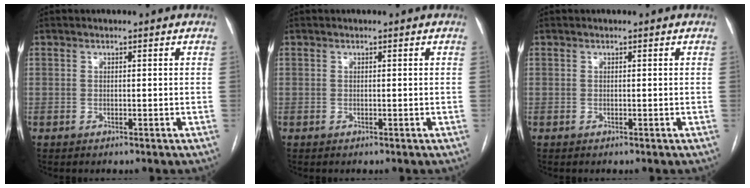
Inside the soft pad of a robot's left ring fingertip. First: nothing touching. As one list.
[{"total": 0.0}, {"total": 0.0}]